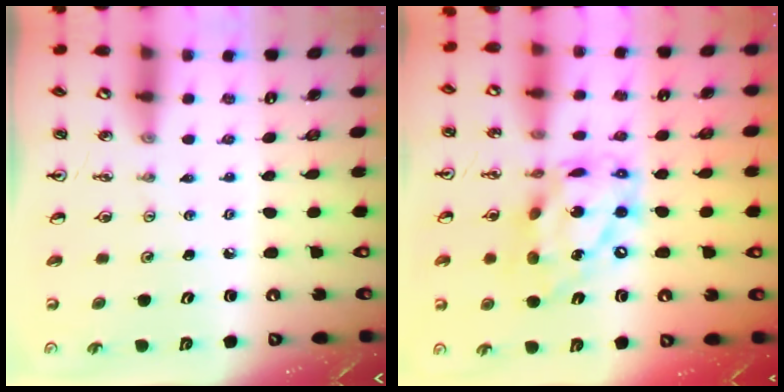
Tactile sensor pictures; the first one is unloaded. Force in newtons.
{"total": 18.4, "press": 18.3, "slide": 1.6}